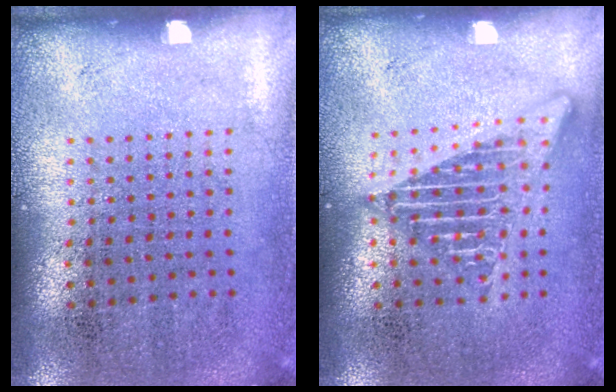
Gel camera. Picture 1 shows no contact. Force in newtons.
{"total": 2.4, "press": 2.4, "slide": 0.2}